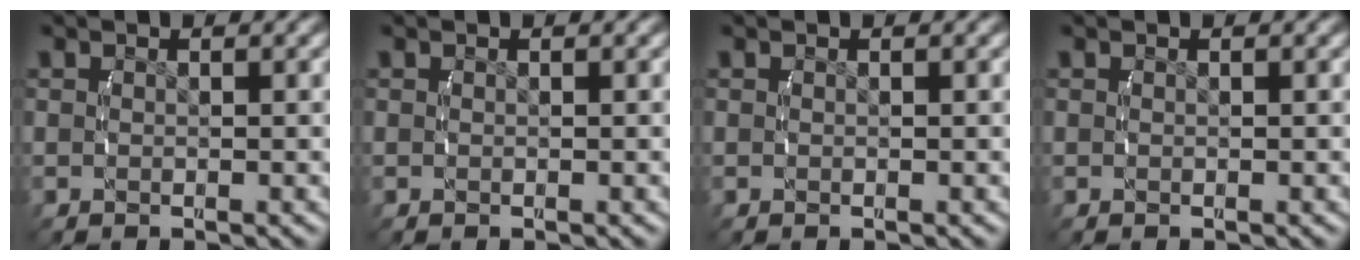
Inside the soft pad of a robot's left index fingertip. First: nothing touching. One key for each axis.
{"total": 0.0}
{"total": 0.0}
{"total": 0.0}